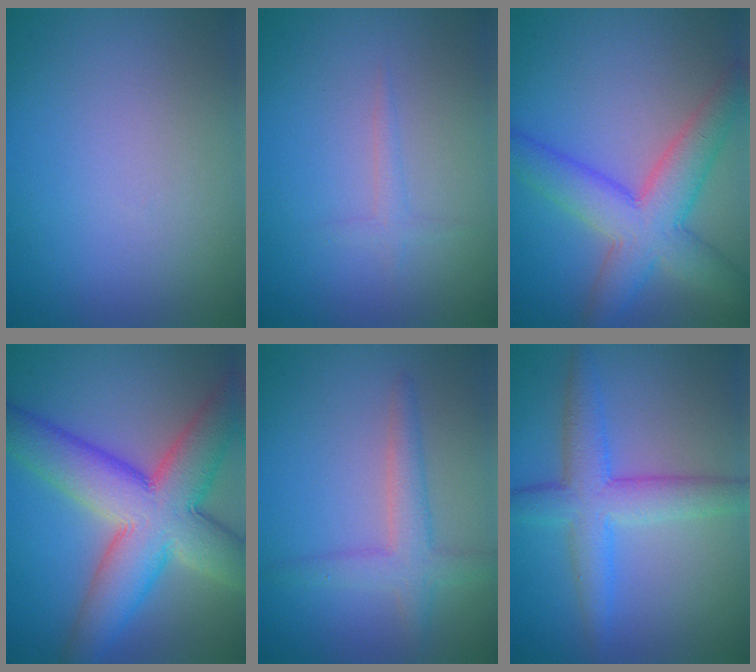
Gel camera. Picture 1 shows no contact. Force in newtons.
{"total": 1.3, "press": 1.3, "slide": 0.0}
{"total": 7.2, "press": 7.2, "slide": 0.5}
{"total": 11.7, "press": 11.7, "slide": 0.4}
{"total": 3.0, "press": 3.0, "slide": 0.1}
{"total": 5.2, "press": 5.2, "slide": 0.3}